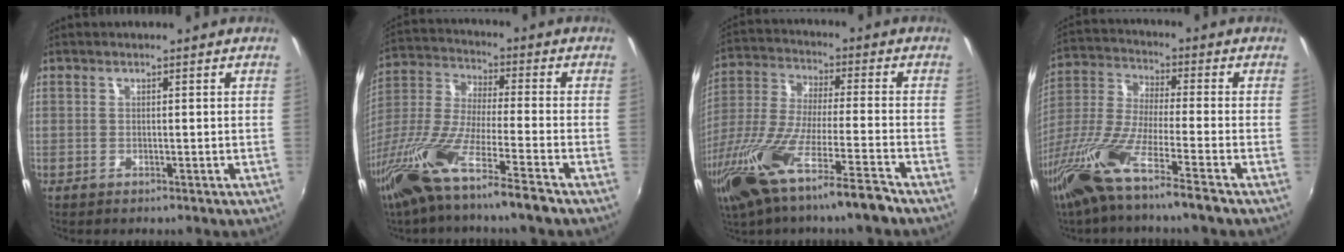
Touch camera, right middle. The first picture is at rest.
{"total": 17.1, "force": [-11.4, 1.0, 12.7], "torque": [-0.263, -0.036, -0.220]}
{"total": 19.5, "force": [-12.9, 1.8, 14.5], "torque": [-0.288, -0.059, -0.233]}
{"total": 15.3, "force": [-9.9, 0.8, 11.6], "torque": [-0.243, -0.033, -0.195]}